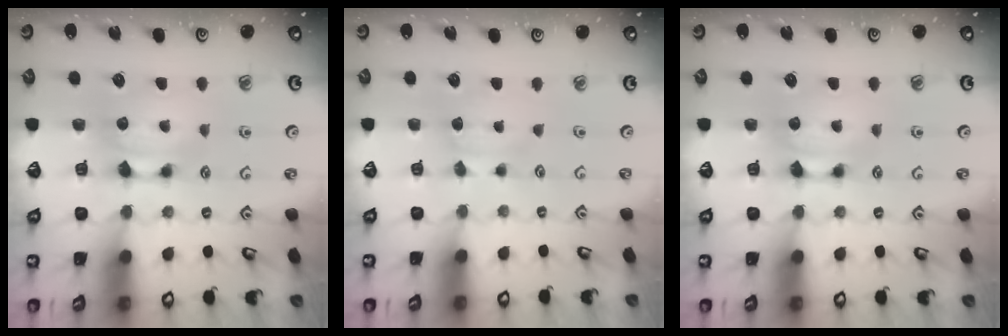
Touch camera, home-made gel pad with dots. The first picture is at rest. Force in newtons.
{"total": 1.8, "press": 1.8, "slide": 0.4}
{"total": 0.0}